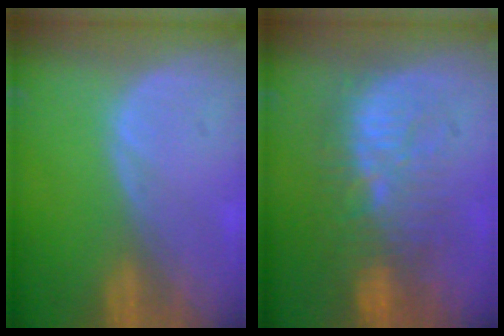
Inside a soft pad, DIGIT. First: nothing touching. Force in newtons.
{"total": 9.2, "press": 9.0, "slide": 2.0}